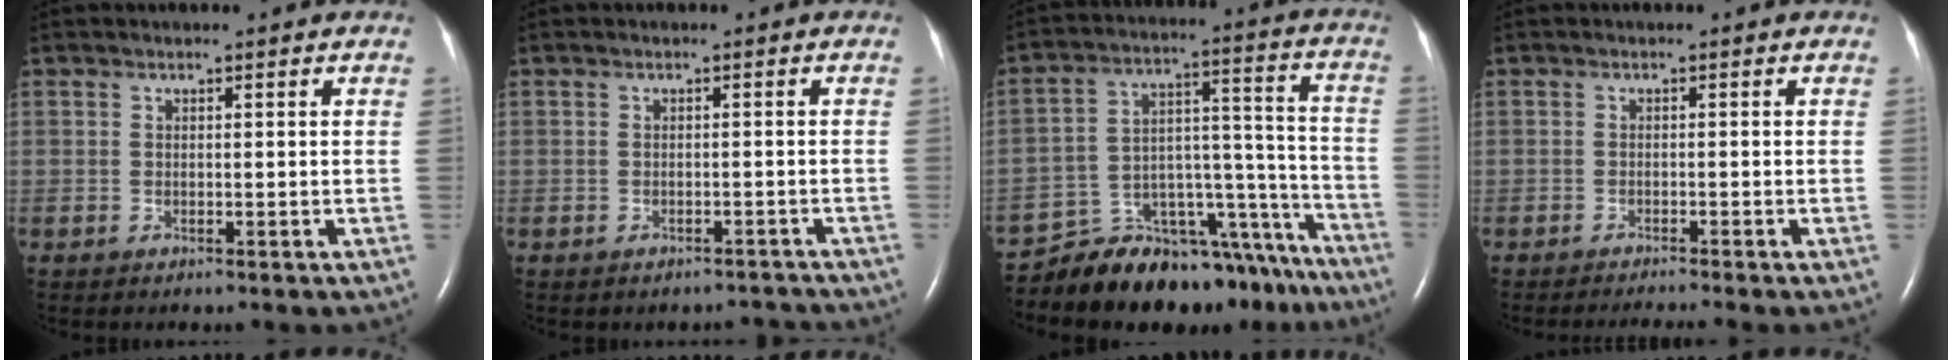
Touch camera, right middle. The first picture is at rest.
{"total": 2.5, "force": [-2.2, 1.1, -0.2], "torque": [0.007, 0.007, -0.027]}
{"total": 20.8, "force": [-18.6, 6.8, 6.2], "torque": [-0.056, 0.053, -0.270]}
{"total": 3.2, "force": [-2.8, -1.0, 1.1], "torque": [-0.011, -0.007, -0.042]}